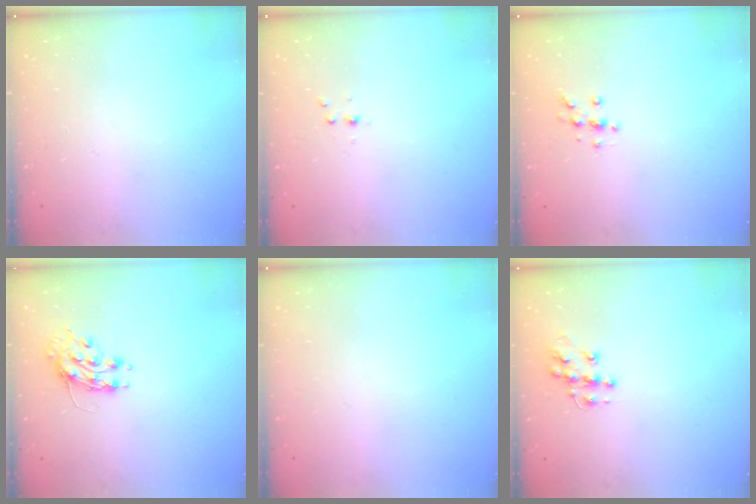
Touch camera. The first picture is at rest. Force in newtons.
{"total": 2.7, "press": 2.3, "slide": 1.4}
{"total": 5.0, "press": 4.8, "slide": 1.2}
{"total": 7.9, "press": 7.9, "slide": 0.1}
{"total": 0.0}
{"total": 9.6, "press": 9.5, "slide": 0.5}